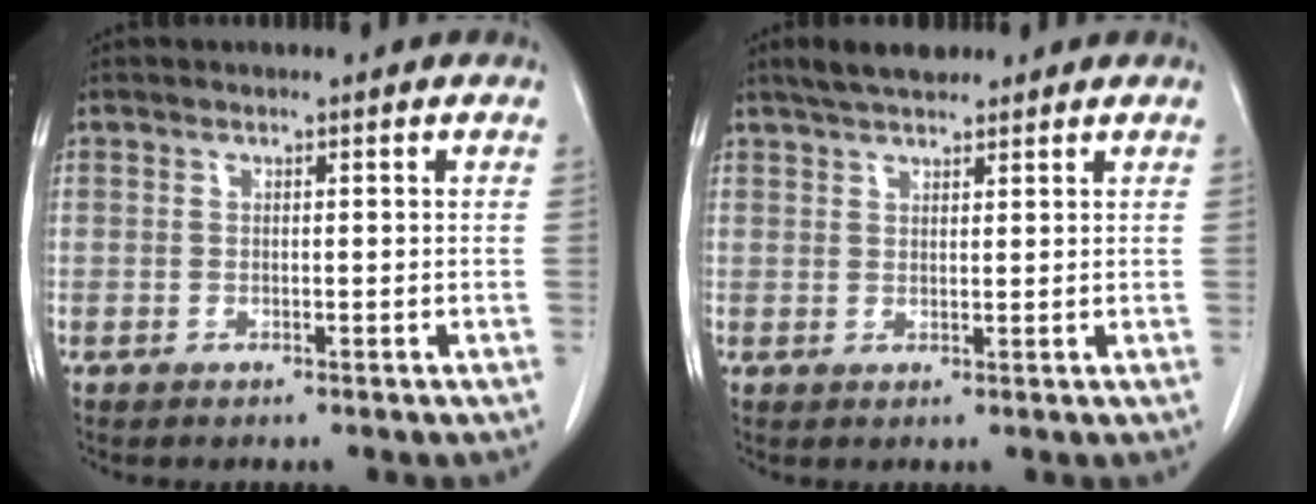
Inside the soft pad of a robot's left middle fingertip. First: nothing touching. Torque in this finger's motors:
{"motor_torque": [0.21, -0.19, -0.01, 0.01]}